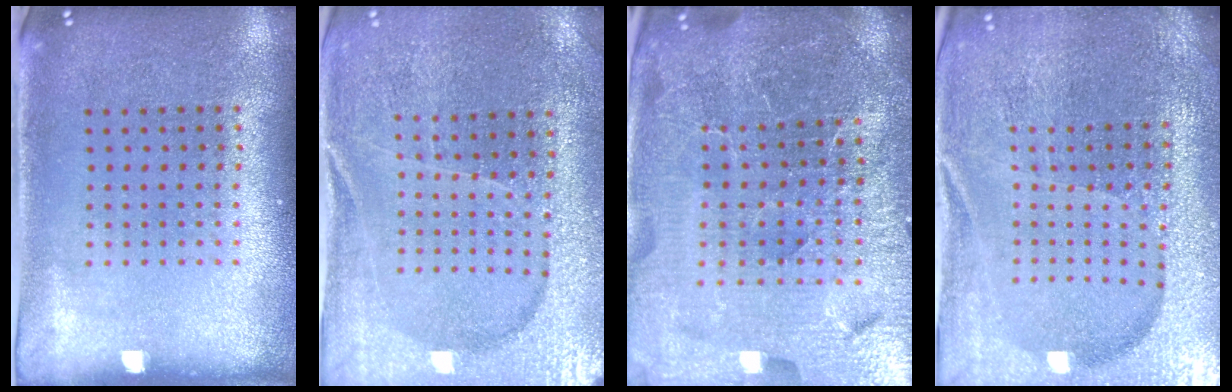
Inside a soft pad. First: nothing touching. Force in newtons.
{"total": 3.1, "press": 3.1, "slide": 0.4}
{"total": 6.1, "press": 5.4, "slide": 2.9}
{"total": 4.8, "press": 4.5, "slide": 1.6}